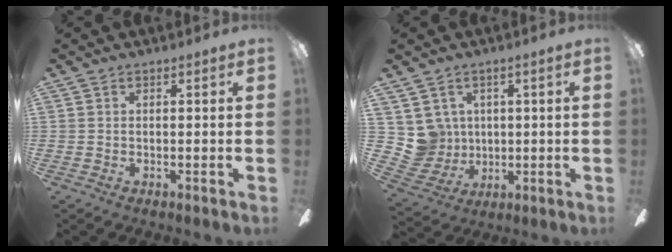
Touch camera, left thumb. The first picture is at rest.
{"total": 7.2, "force": [2.5, 6.8, 0.3], "torque": [-0.031, -0.015, 0.056]}